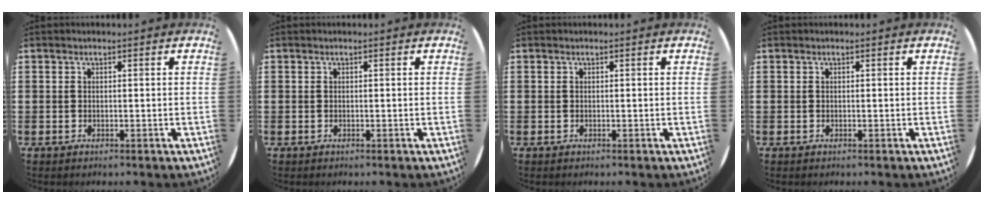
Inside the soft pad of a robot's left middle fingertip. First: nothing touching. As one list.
[{"total": 0.0}, {"total": 0.0}, {"total": 0.0}]